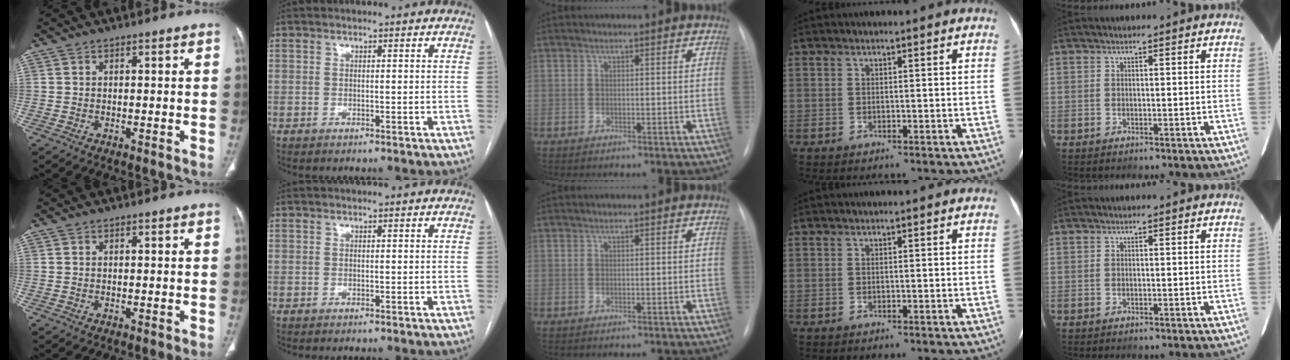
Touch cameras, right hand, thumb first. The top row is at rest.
{}